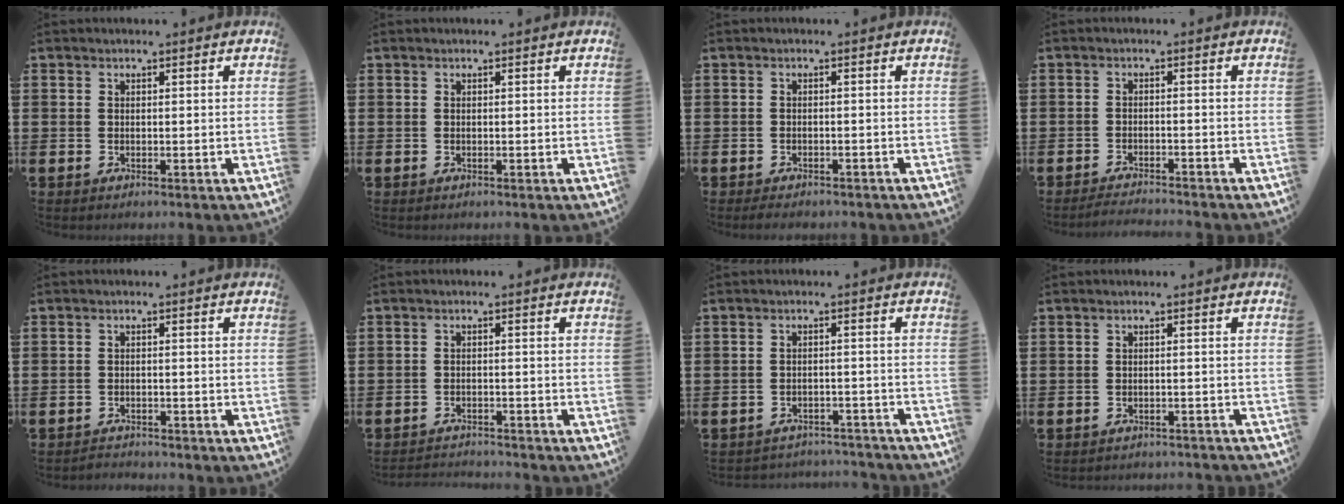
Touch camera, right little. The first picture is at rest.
{"total": 0.0}
{"total": 0.8, "force": [-0.8, 0.1, 0.0], "torque": [-0.002, -0.002, -0.016]}
{"total": 1.6, "force": [-1.6, -0.3, -0.1], "torque": [0.001, 0.002, -0.031]}
{"total": 1.3, "force": [-1.2, -0.2, -0.5], "torque": [0.005, 0.002, -0.025]}
{"total": 1.8, "force": [-1.8, -0.1, -0.2], "torque": [-0.002, 0.002, -0.040]}
{"total": 2.1, "force": [-2.0, 0.0, -0.5], "torque": [0.002, 0.000, -0.044]}
{"total": 1.0, "force": [-1.0, -0.2, -0.3], "torque": [0.004, 0.000, -0.020]}